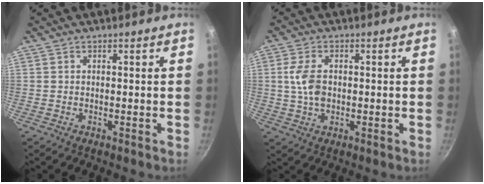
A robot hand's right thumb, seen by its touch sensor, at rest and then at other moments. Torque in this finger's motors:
{"motor_torque": [2.51, 2.50, 0.71, -0.10, 0.18]}